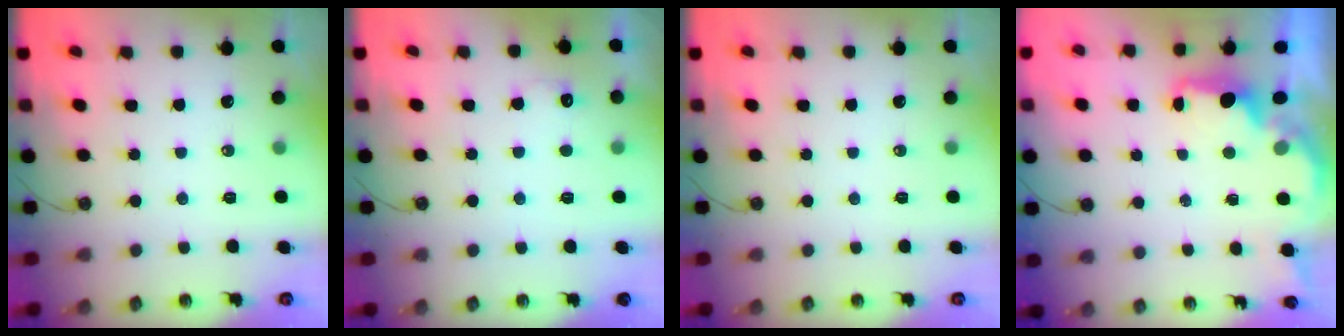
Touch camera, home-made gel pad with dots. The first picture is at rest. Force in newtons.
{"total": 4.9, "press": 4.9, "slide": 0.7}
{"total": 0.0}
{"total": 2.0, "press": 1.8, "slide": 0.7}